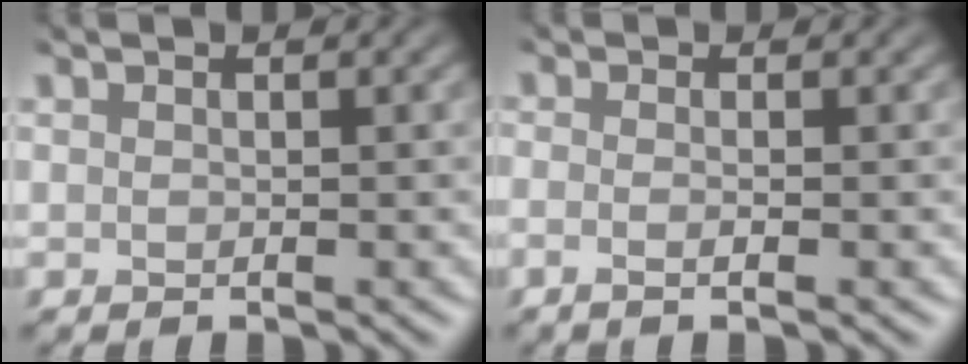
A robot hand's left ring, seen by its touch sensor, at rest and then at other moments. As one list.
[{"total": 1.0, "force": [-0.6, 0.1, 0.8], "torque": [-0.015, -0.010, -0.021]}]